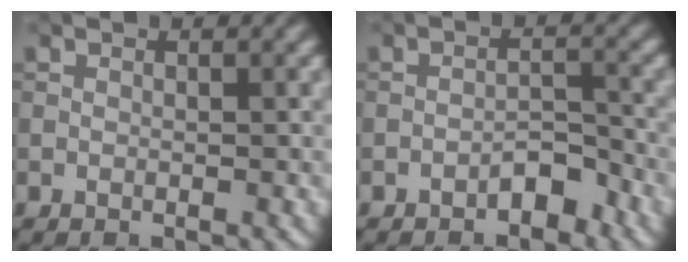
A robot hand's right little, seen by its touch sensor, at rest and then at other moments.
{"total": 2.5, "force": [-1.8, 0.9, 1.4], "torque": [-0.016, 0.012, -0.031]}